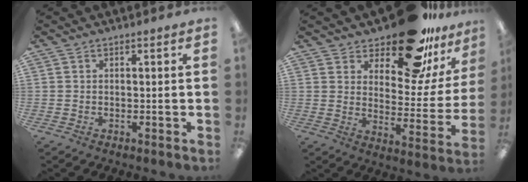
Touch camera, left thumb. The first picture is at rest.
{"total": 18.5, "force": [14.7, 6.4, 9.2], "torque": [-0.137, -0.100, 0.248]}